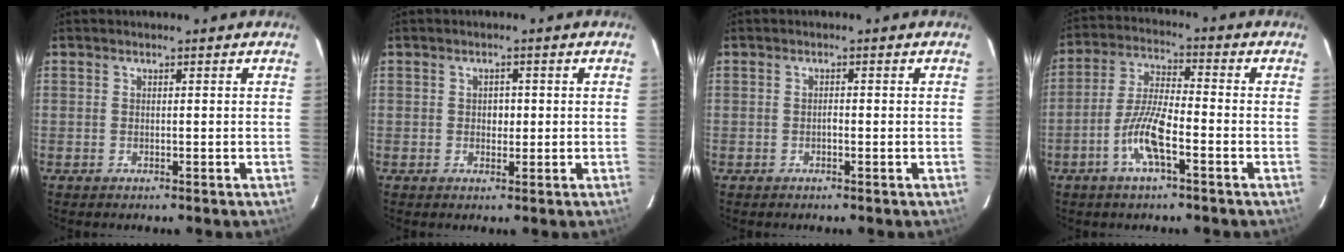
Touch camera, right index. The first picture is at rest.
{"total": 1.9, "force": [0.0, 1.3, 1.4], "torque": [-0.021, 0.002, 0.001]}
{"total": 0.8, "force": [-0.3, 0.3, 0.7], "torque": [-0.015, 0.002, -0.006]}
{"total": 8.8, "force": [-3.7, 1.7, 7.8], "torque": [-0.160, 0.002, -0.072]}